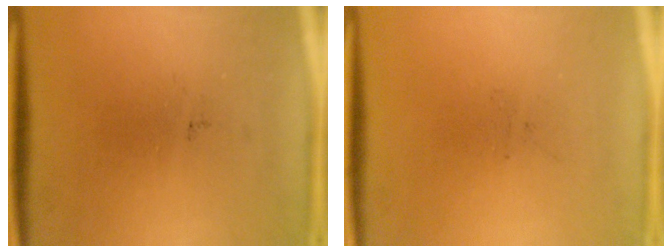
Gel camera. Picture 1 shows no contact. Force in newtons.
{"total": 0.0}